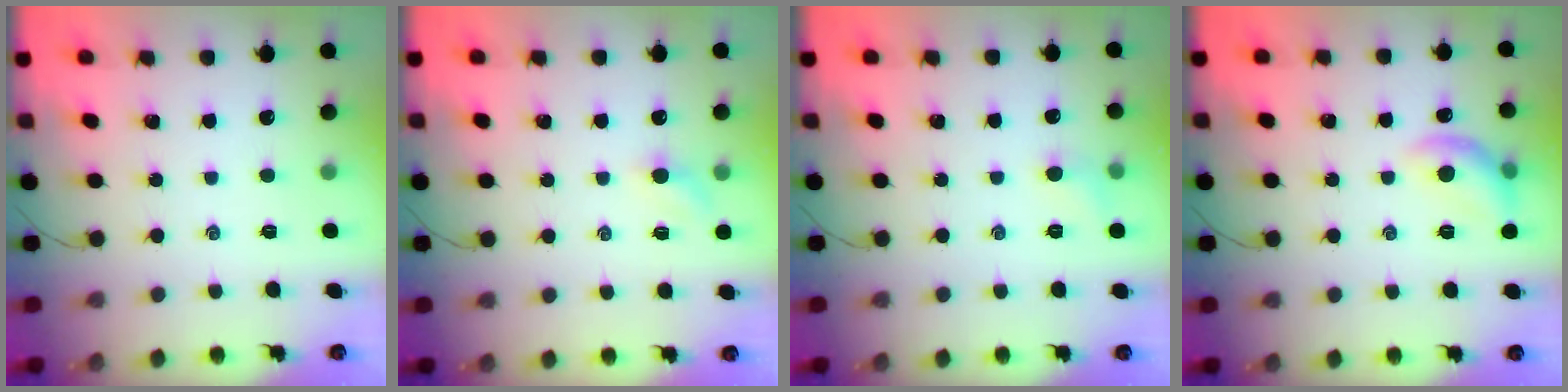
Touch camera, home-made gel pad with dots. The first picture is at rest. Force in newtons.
{"total": 2.9, "press": 2.7, "slide": 0.9}
{"total": 5.4, "press": 5.1, "slide": 1.8}
{"total": 9.5, "press": 9.5, "slide": 0.7}